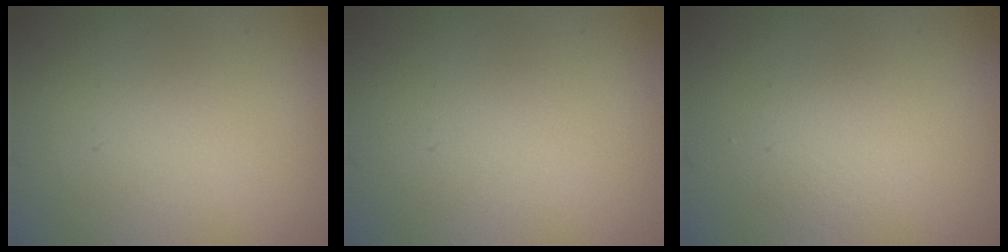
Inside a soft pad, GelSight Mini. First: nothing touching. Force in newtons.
{"total": 0.0}
{"total": 1.7, "press": 1.7, "slide": 0.2}